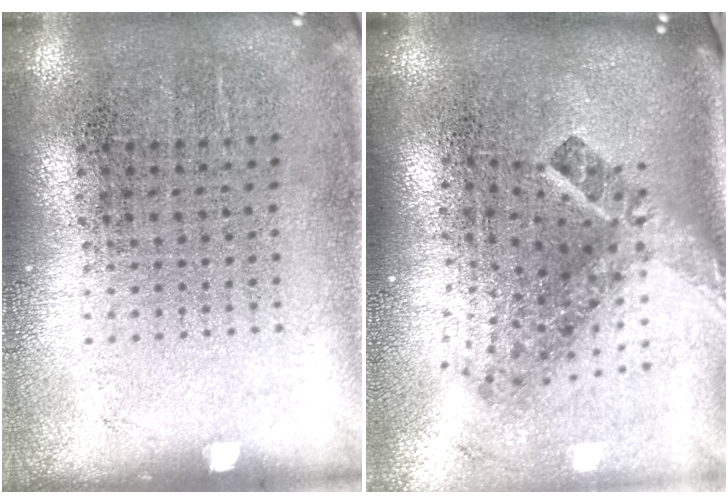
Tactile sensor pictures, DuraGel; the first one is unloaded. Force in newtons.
{"total": 2.7, "press": 1.6, "slide": 2.1}